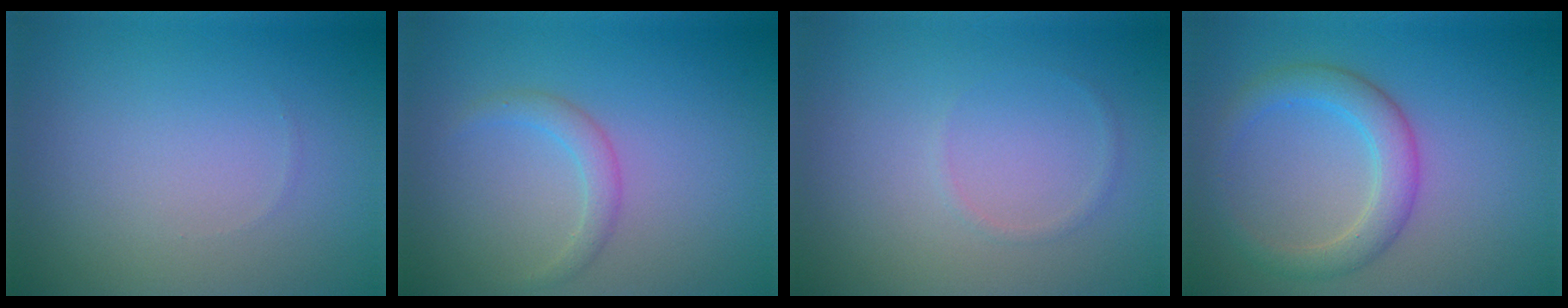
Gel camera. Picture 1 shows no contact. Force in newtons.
{"total": 1.6, "press": 1.6, "slide": 0.1}
{"total": 0.7, "press": 0.7, "slide": 0.0}
{"total": 3.7, "press": 3.7, "slide": 0.1}